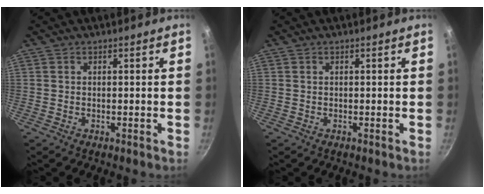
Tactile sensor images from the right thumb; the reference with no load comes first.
{"total": 0.0}